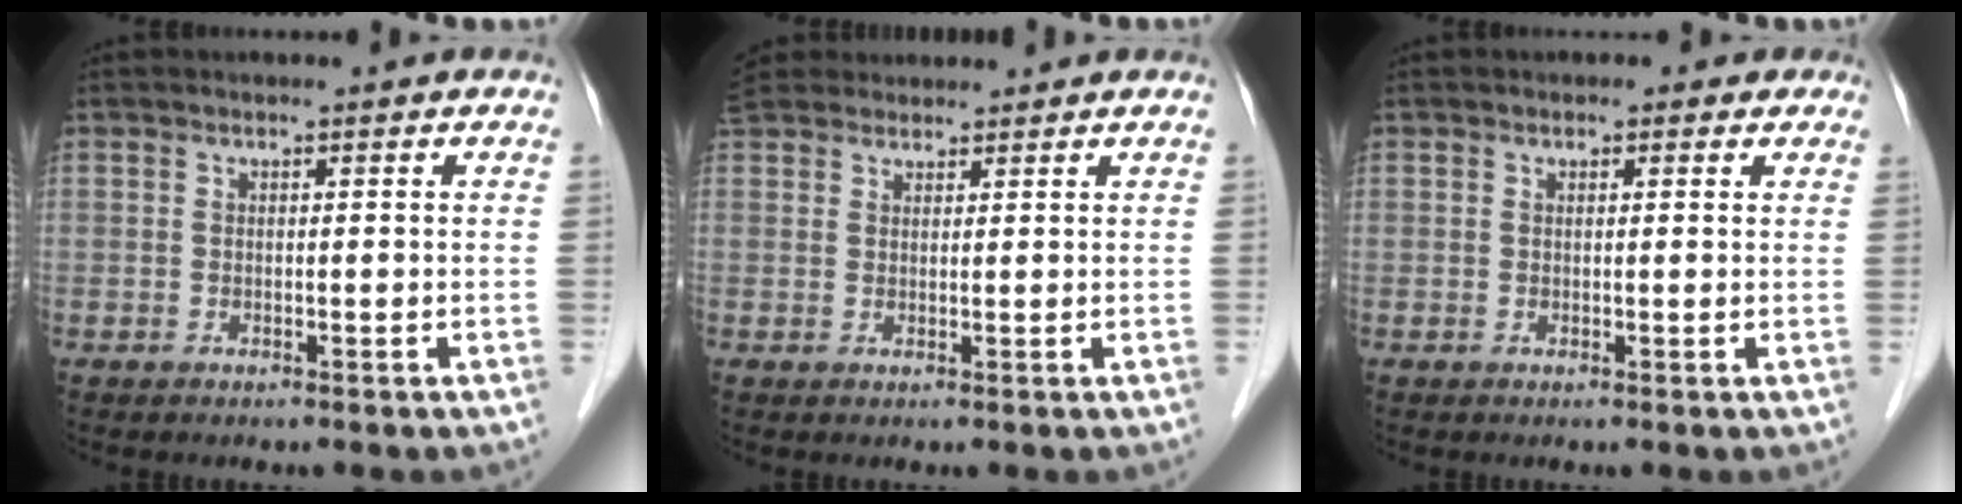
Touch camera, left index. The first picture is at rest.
{"total": 6.4, "force": [5.6, 2.9, 0.9], "torque": [-0.014, 0.037, 0.105]}
{"total": 1.6, "force": [0.8, 1.2, 0.6], "torque": [-0.004, 0.000, 0.004]}